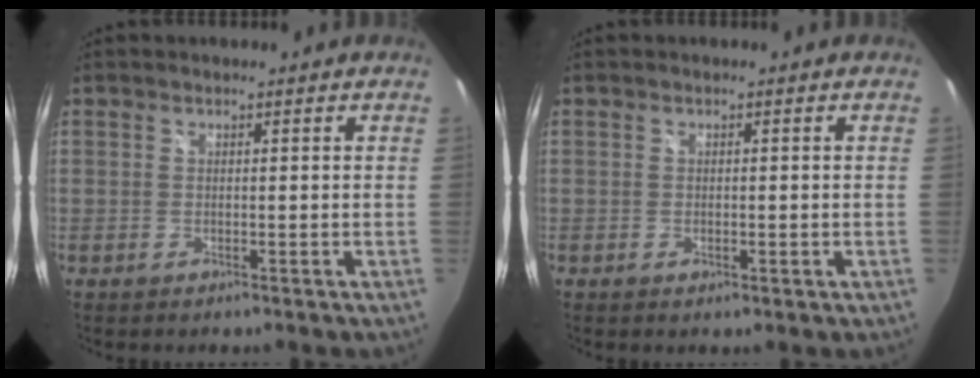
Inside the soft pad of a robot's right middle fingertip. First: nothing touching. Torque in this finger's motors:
{"motor_torque": [-0.58, -0.02, -0.01, -0.02]}